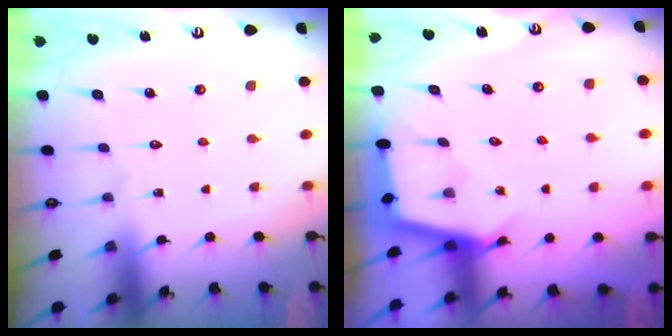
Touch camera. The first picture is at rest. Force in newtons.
{"total": 3.2, "press": 3.2, "slide": 0.3}